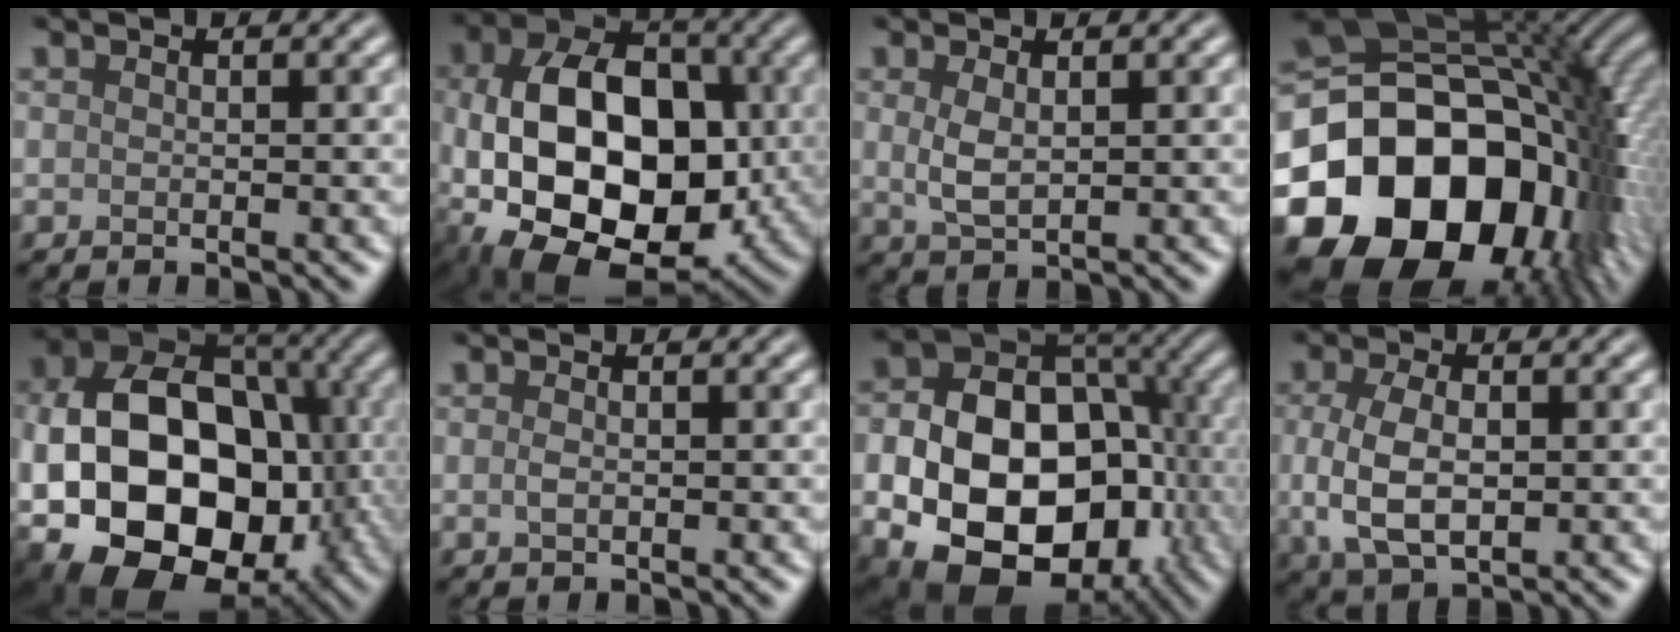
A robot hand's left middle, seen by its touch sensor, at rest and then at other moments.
{"total": 15.4, "force": [-2.0, 10.1, 11.4], "torque": [-0.193, -0.014, -0.037]}
{"total": 2.3, "force": [0.5, 1.1, 1.9], "torque": [-0.047, -0.002, 0.014]}
{"total": 21.4, "force": [-5.7, 15.4, 13.8], "torque": [-0.270, -0.033, -0.078]}
{"total": 18.6, "force": [-3.3, 13.3, 12.6], "torque": [-0.209, -0.014, -0.038]}
{"total": 0.8, "force": [0.0, 0.3, 0.7], "torque": [-0.017, -0.001, 0.000]}
{"total": 18.1, "force": [-4.4, 12.9, 11.9], "torque": [-0.173, -0.033, -0.061]}
{"total": 5.6, "force": [-0.3, 3.3, 4.6], "torque": [-0.109, -0.009, -0.003]}